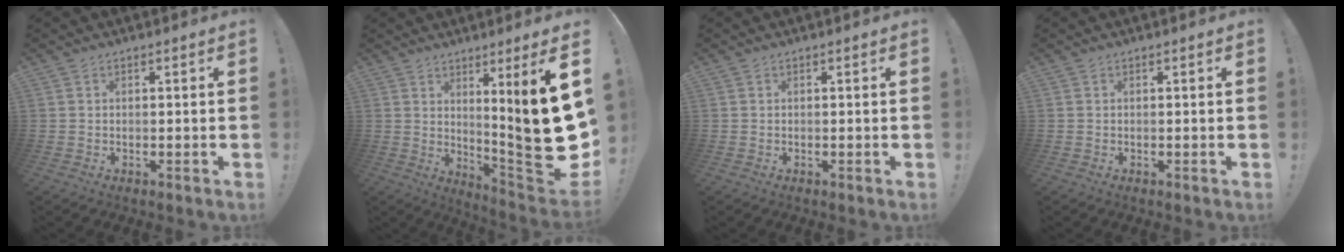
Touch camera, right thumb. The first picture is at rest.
{"total": 19.7, "force": [3.6, 1.6, 19.2], "torque": [-0.265, -0.056, 0.056]}
{"total": 0.0}
{"total": 0.0}